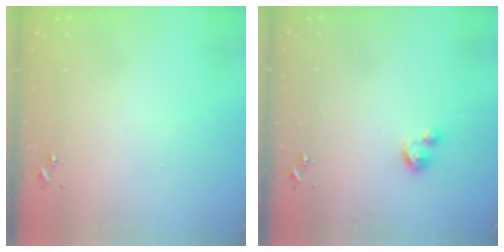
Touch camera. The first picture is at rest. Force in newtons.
{"total": 4.4, "press": 4.4, "slide": 0.4}